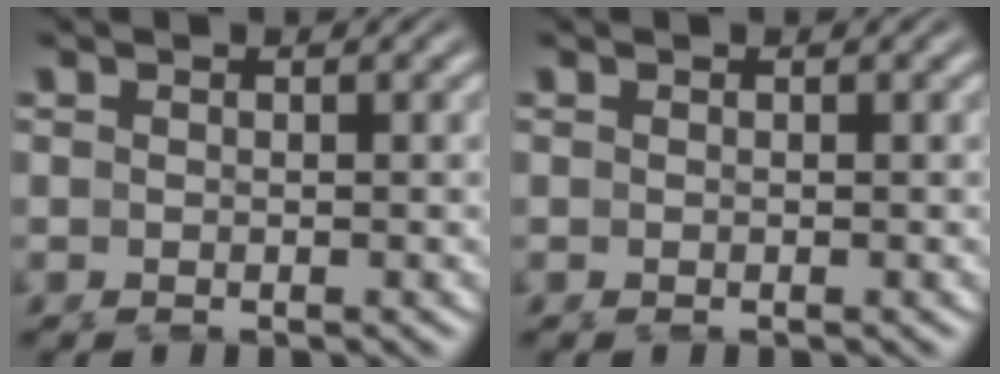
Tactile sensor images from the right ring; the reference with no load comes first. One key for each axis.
{"total": 0.0}